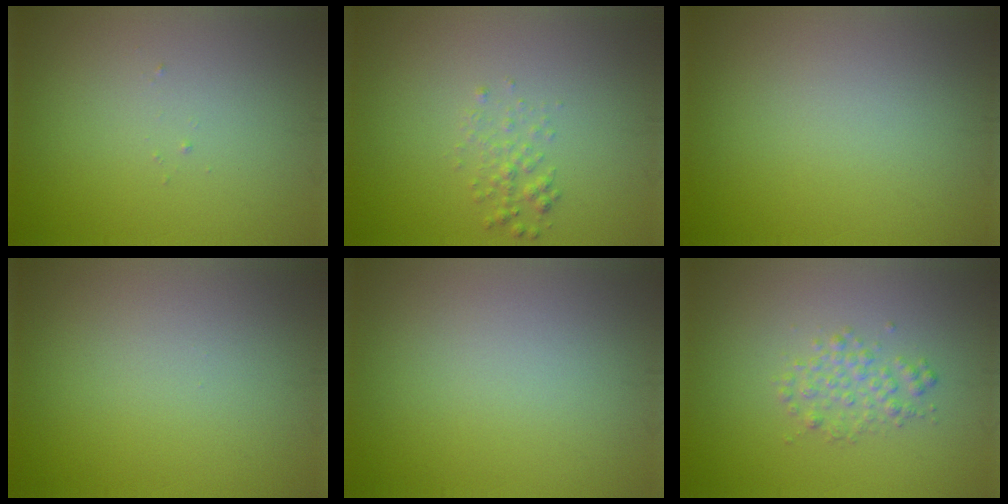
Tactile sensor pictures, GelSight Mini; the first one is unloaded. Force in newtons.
{"total": 1.4, "press": 1.4, "slide": 0.0}
{"total": 0.0}
{"total": 0.0}
{"total": 0.0}
{"total": 2.0, "press": 2.0, "slide": 0.0}